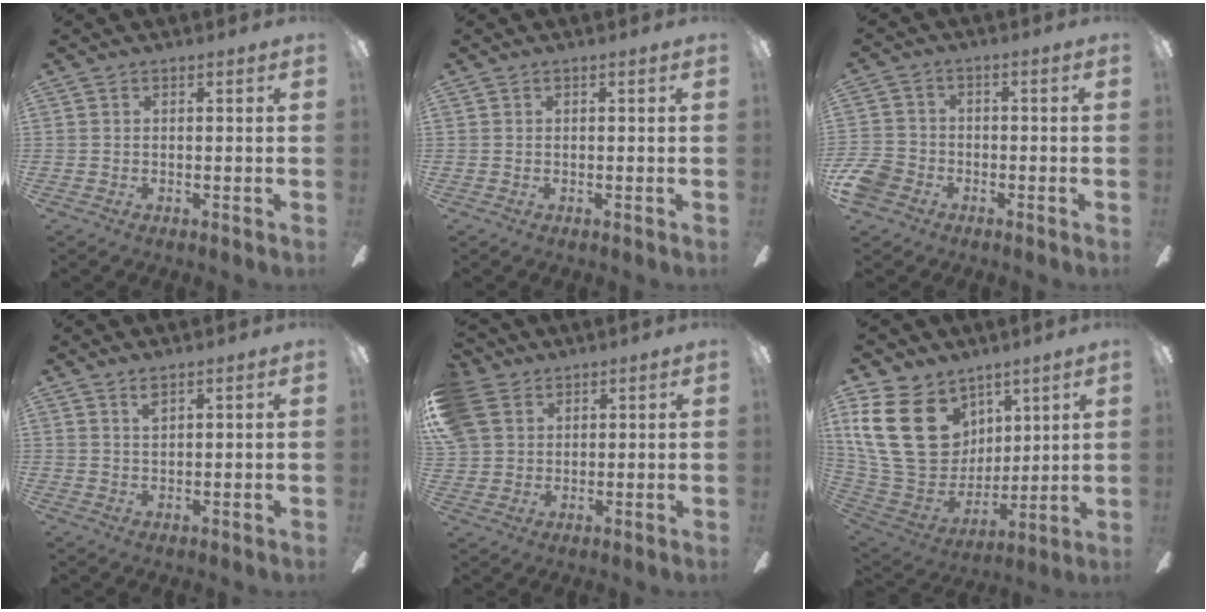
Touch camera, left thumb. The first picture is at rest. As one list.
[{"total": 0.0}, {"total": 6.7, "force": [-3.2, 5.1, 2.9], "torque": [-0.076, 0.019, -0.062]}, {"total": 2.3, "force": [1.7, 0.6, 1.4], "torque": [-0.033, 0.001, 0.032]}, {"total": 8.8, "force": [4.4, 6.9, 3.1], "torque": [-0.087, -0.002, 0.089]}, {"total": 24.5, "force": [8.1, 18.2, 14.3], "torque": [-0.313, -0.031, 0.156]}]